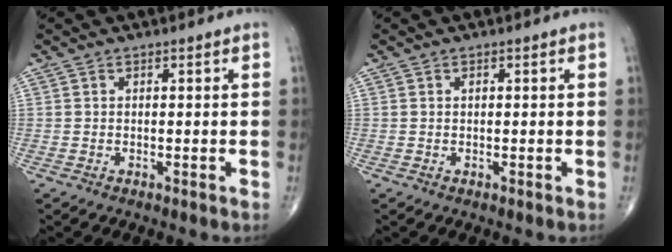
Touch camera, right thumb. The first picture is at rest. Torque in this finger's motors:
{"motor_torque": [-0.11, 0.24, 0.12, 0.06, 0.01]}